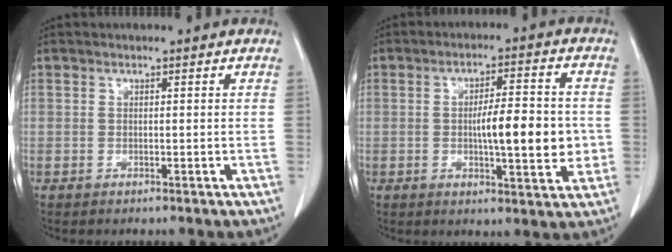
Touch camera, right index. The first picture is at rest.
{"total": 10.0, "force": [-0.9, 2.2, 9.7], "torque": [-0.149, 0.006, -0.012]}